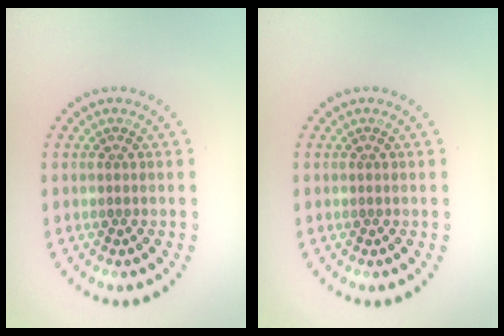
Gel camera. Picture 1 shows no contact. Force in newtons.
{"total": 0.0}